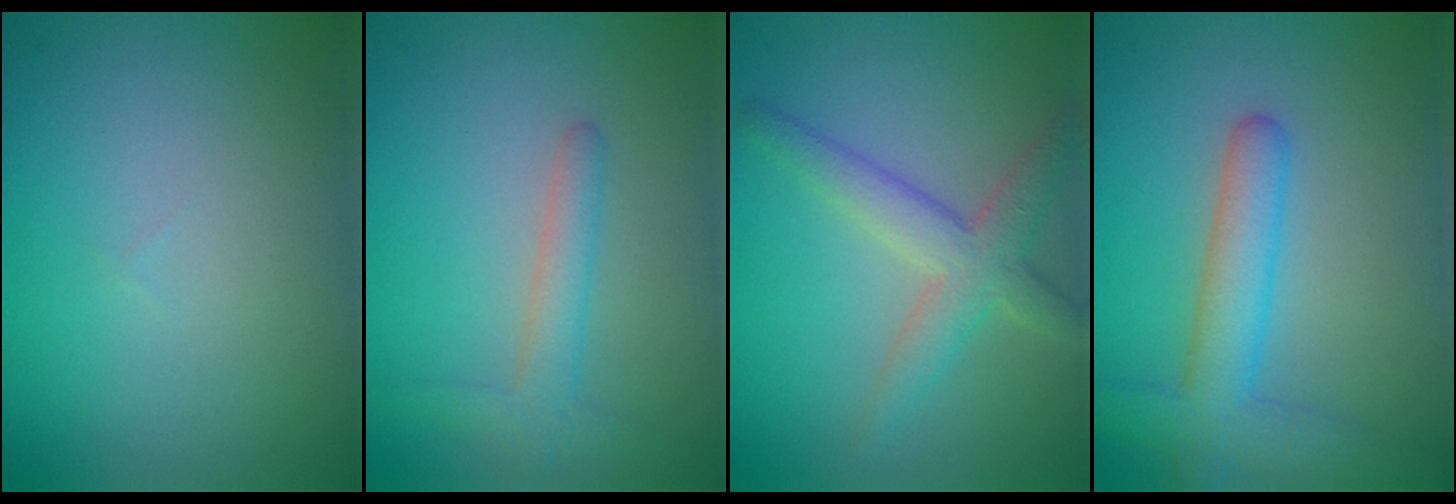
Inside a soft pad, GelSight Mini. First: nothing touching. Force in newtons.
{"total": 2.4, "press": 2.4, "slide": 0.2}
{"total": 3.9, "press": 3.9, "slide": 0.3}
{"total": 4.9, "press": 4.9, "slide": 0.1}